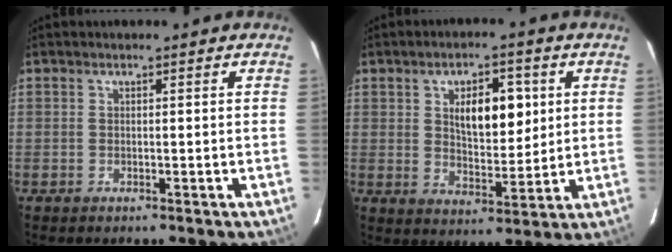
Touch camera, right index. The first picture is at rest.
{"total": 8.8, "force": [2.6, 3.8, 7.5], "torque": [-0.117, 0.005, 0.048]}